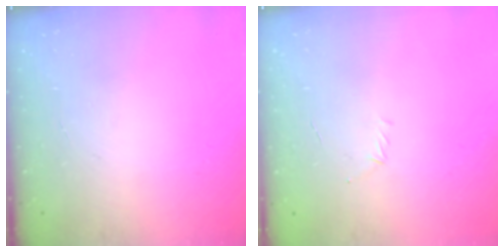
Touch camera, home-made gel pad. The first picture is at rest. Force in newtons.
{"total": 4.3, "press": 4.1, "slide": 1.1}